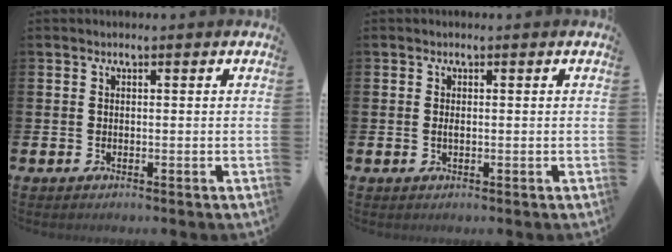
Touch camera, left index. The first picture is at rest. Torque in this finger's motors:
{"motor_torque": [0.10, 0.00, 0.00, 0.04]}